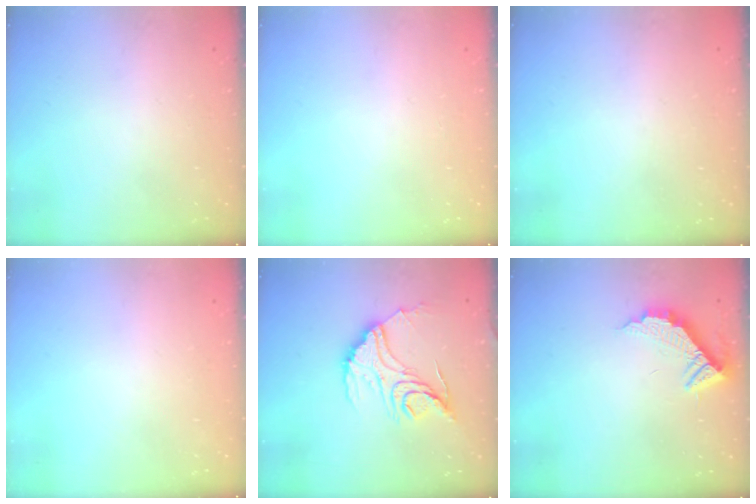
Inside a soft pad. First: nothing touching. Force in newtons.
{"total": 0.0}
{"total": 3.9, "press": 3.9, "slide": 0.2}
{"total": 0.0}
{"total": 16.6, "press": 16.6, "slide": 1.3}
{"total": 11.2, "press": 11.2, "slide": 0.7}